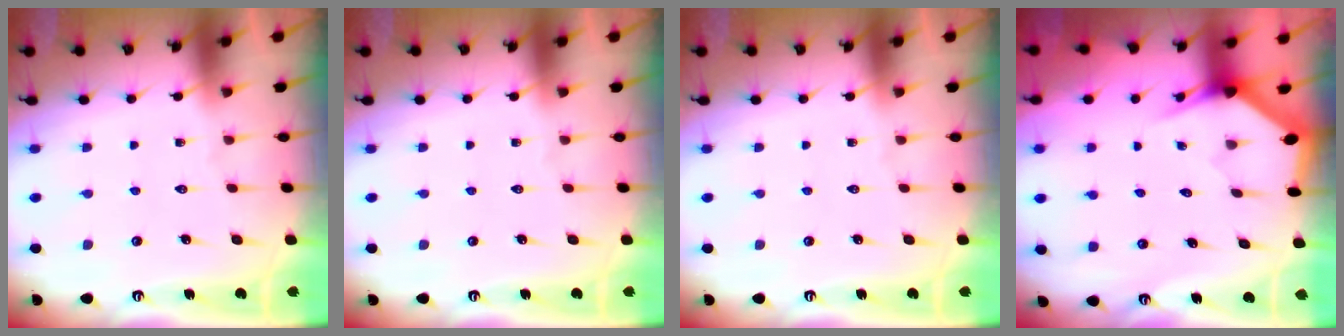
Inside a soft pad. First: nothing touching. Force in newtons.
{"total": 0.0}
{"total": 0.0}
{"total": 3.2, "press": 3.2, "slide": 0.1}